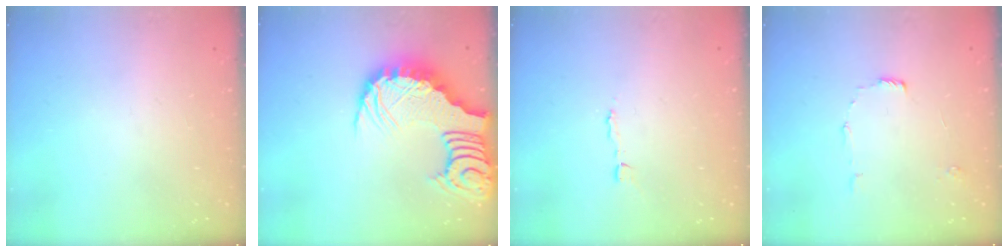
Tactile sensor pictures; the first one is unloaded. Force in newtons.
{"total": 7.5, "press": 7.5, "slide": 1.0}
{"total": 2.1, "press": 2.1, "slide": 0.0}
{"total": 6.0, "press": 5.9, "slide": 0.5}